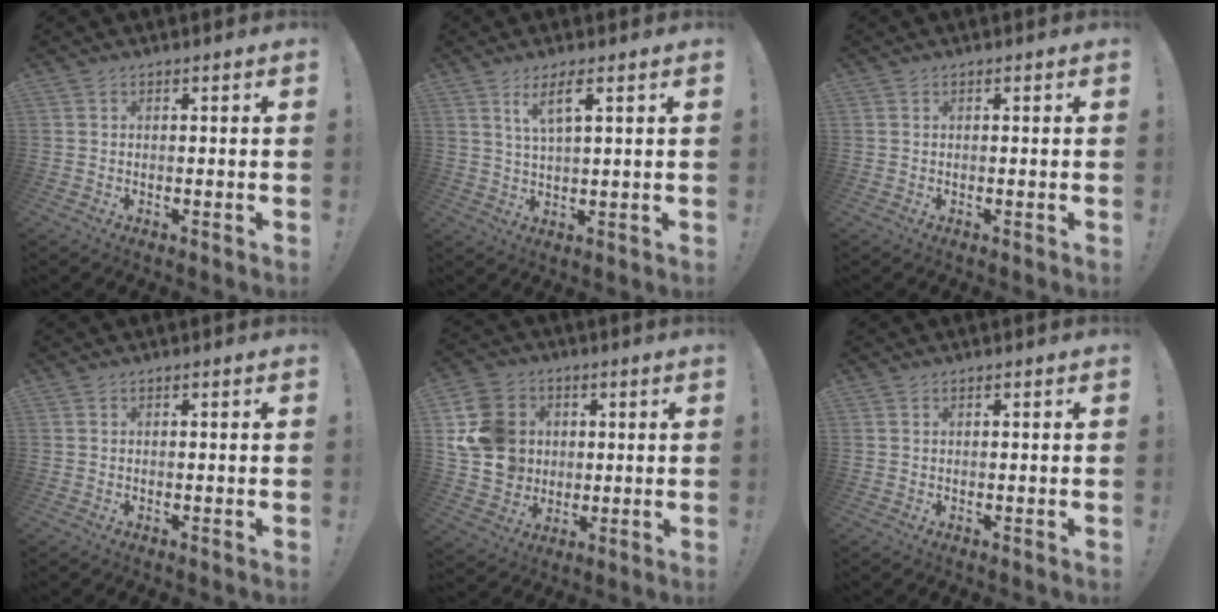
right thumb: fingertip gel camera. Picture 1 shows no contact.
{"total": 5.9, "force": [3.2, 0.8, 4.9], "torque": [-0.085, -0.010, 0.050]}
{"total": 0.0}
{"total": 0.0}
{"total": 15.7, "force": [2.9, 13.8, 7.0], "torque": [-0.121, -0.005, 0.066]}
{"total": 0.0}